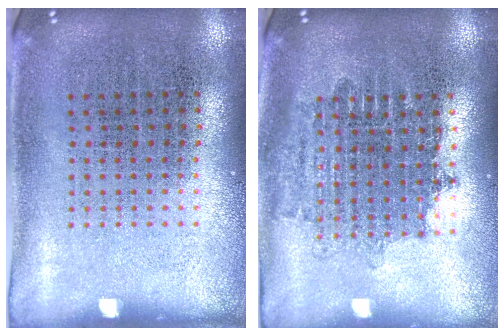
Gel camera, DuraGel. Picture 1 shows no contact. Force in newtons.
{"total": 1.6, "press": 1.3, "slide": 0.9}